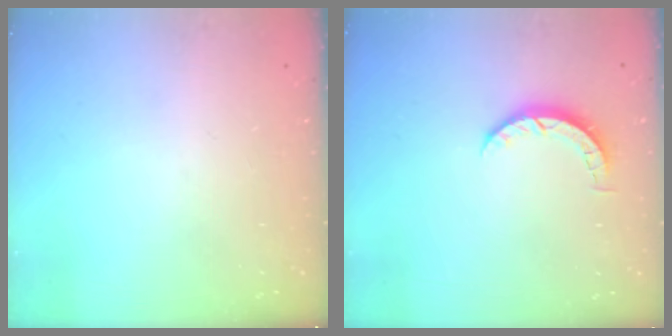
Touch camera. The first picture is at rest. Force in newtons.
{"total": 3.3, "press": 3.3, "slide": 0.4}